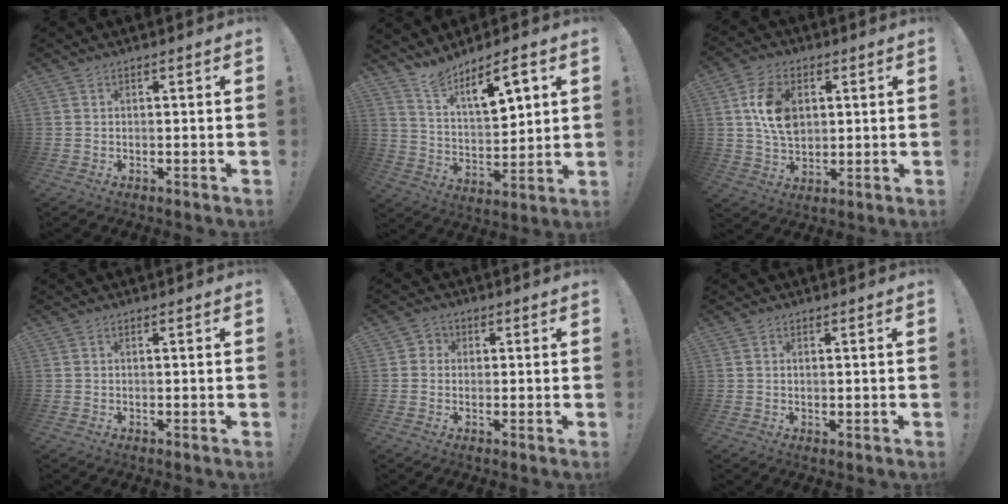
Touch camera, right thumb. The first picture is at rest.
{"total": 10.9, "force": [7.9, 3.1, 6.7], "torque": [-0.107, -0.051, 0.137]}
{"total": 12.5, "force": [2.8, 8.9, 8.3], "torque": [-0.139, 0.011, 0.053]}
{"total": 0.0}
{"total": 2.8, "force": [-0.6, 2.5, 1.1], "torque": [-0.014, 0.008, -0.011]}
{"total": 0.5, "force": [0.4, 0.0, 0.3], "torque": [-0.001, -0.003, 0.007]}